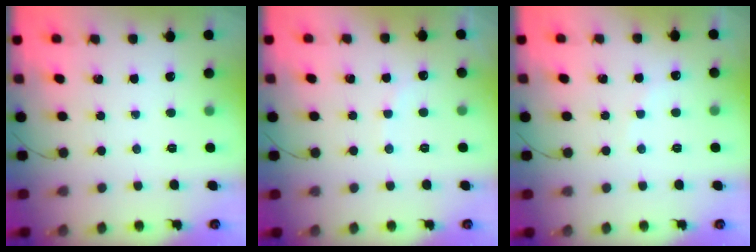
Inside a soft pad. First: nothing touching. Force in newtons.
{"total": 6.0, "press": 5.9, "slide": 1.1}
{"total": 5.3, "press": 5.2, "slide": 0.9}